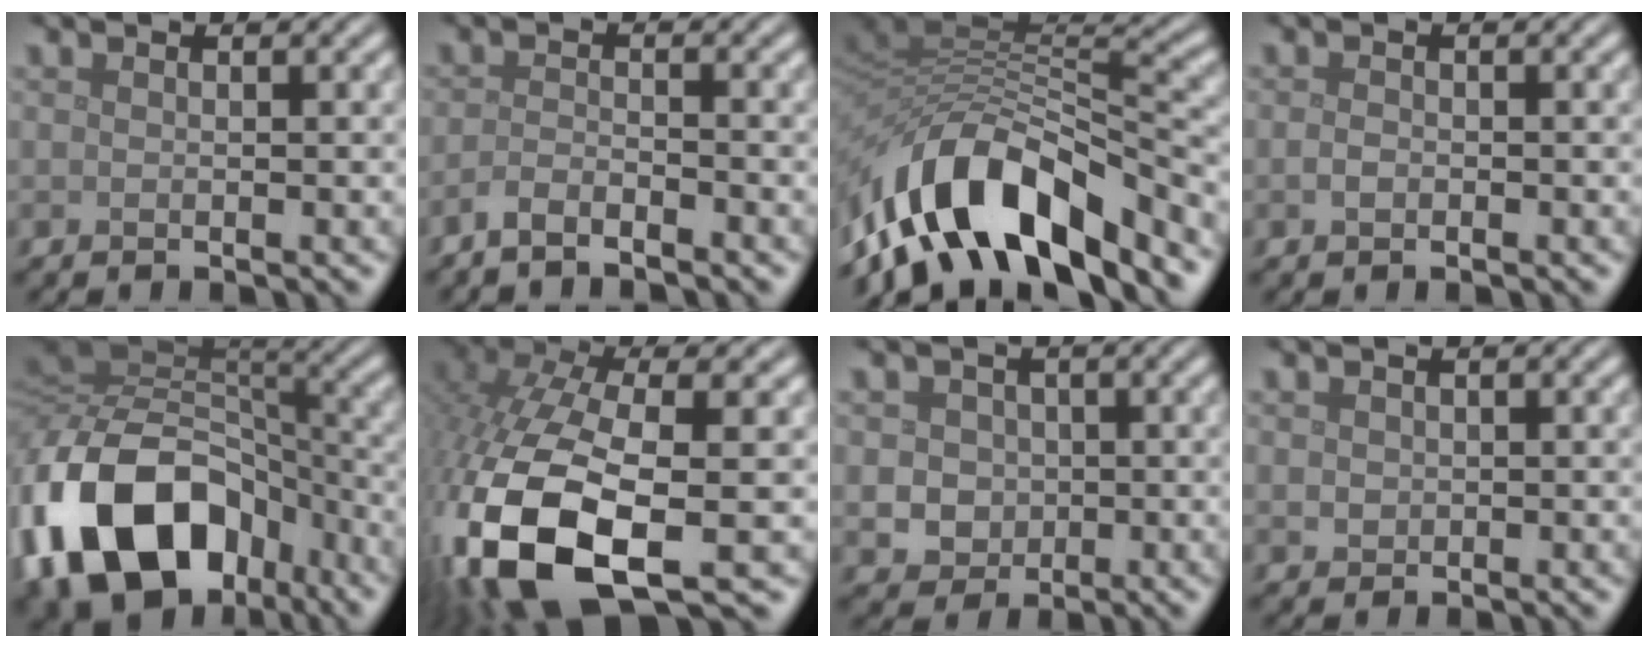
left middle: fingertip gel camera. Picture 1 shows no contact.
{"total": 1.9, "force": [-1.6, 0.4, 1.0], "torque": [-0.017, 0.001, -0.037]}
{"total": 12.3, "force": [-7.7, 5.3, 8.0], "torque": [-0.140, 0.009, -0.143]}
{"total": 0.8, "force": [-0.3, 0.5, 0.5], "torque": [-0.013, -0.001, -0.007]}
{"total": 16.6, "force": [-7.3, 11.1, 9.9], "torque": [-0.204, -0.010, -0.131]}
{"total": 14.7, "force": [-4.9, 7.1, 11.9], "torque": [-0.291, -0.032, -0.081]}
{"total": 3.3, "force": [0.1, 3.0, 1.3], "torque": [-0.011, 0.006, -0.007]}
{"total": 1.0, "force": [0.2, 0.9, 0.3], "torque": [-0.004, -0.003, 0.006]}